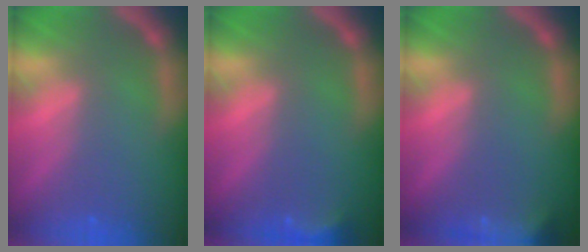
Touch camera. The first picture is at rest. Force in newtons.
{"total": 3.0}
{"total": 8.5}